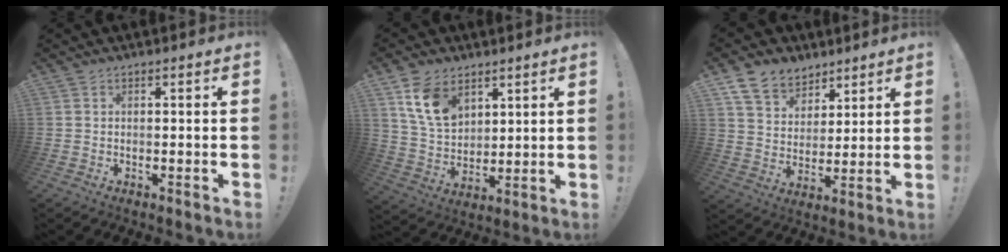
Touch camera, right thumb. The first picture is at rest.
{"total": 12.9, "force": [6.9, 8.4, 6.8], "torque": [-0.122, -0.022, 0.138]}
{"total": 10.5, "force": [7.6, 6.8, 2.6], "torque": [-0.052, -0.051, 0.150]}